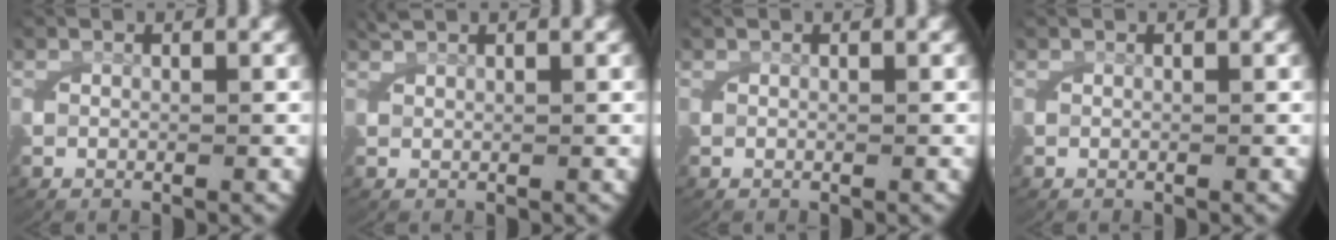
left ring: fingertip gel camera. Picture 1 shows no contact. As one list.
[{"total": 1.2, "force": [1.1, -0.4, 0.2], "torque": [-0.007, 0.005, 0.024]}, {"total": 0.0}, {"total": 0.0}]